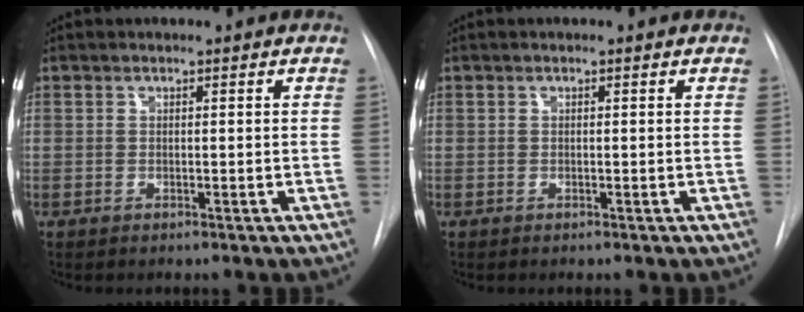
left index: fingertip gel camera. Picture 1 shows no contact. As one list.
[{"total": 0.0}]